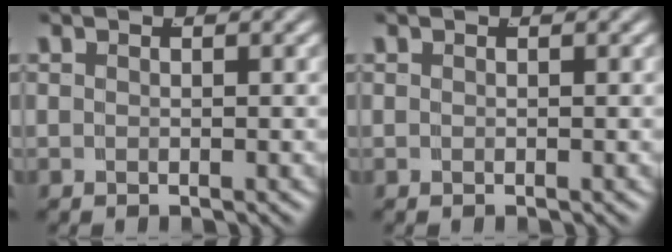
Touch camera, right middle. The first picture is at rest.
{"total": 0.0}